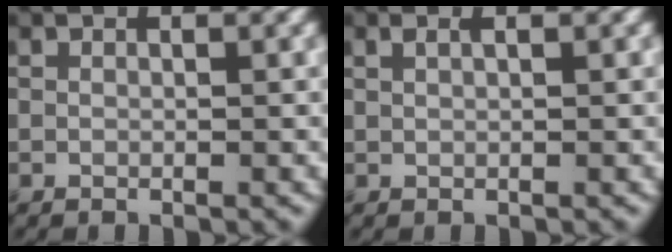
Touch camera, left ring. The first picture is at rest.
{"total": 0.9, "force": [0.5, 0.2, 0.7], "torque": [-0.015, 0.002, 0.009]}